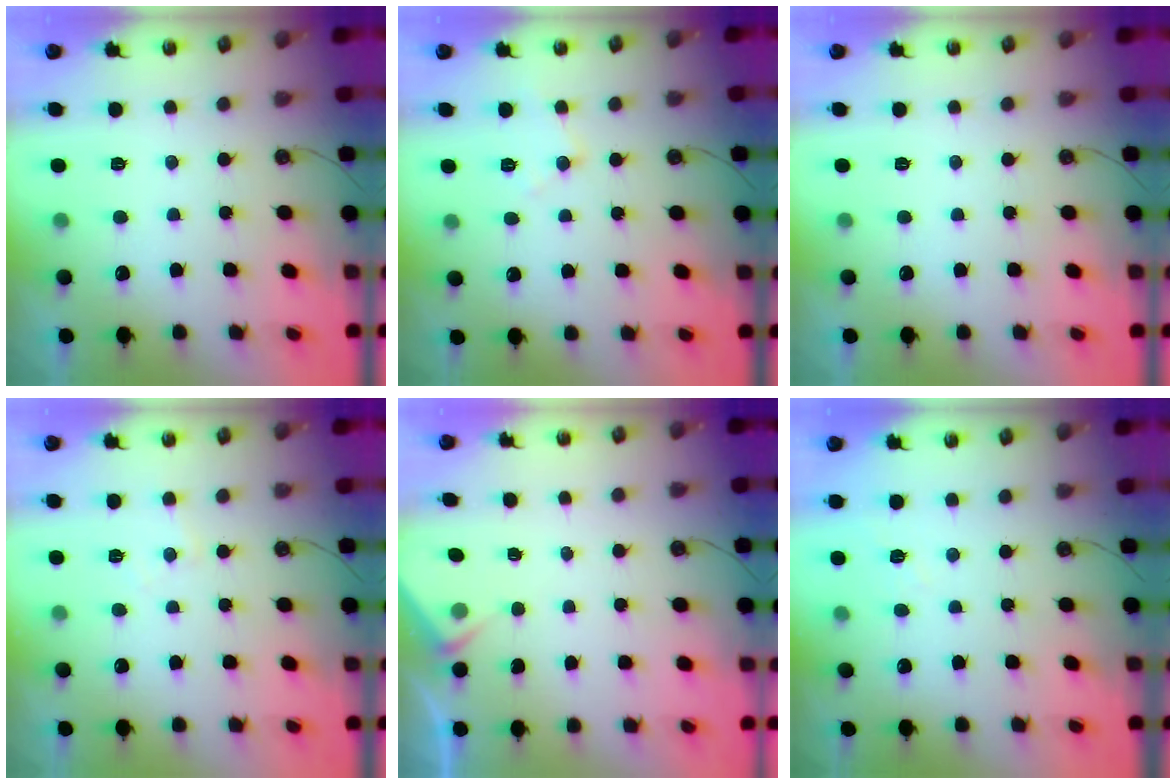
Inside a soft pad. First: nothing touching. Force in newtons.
{"total": 7.2, "press": 7.2, "slide": 0.6}
{"total": 0.0}
{"total": 4.6, "press": 4.6, "slide": 0.7}
{"total": 3.0, "press": 3.0, "slide": 0.5}
{"total": 3.6, "press": 3.6, "slide": 0.4}